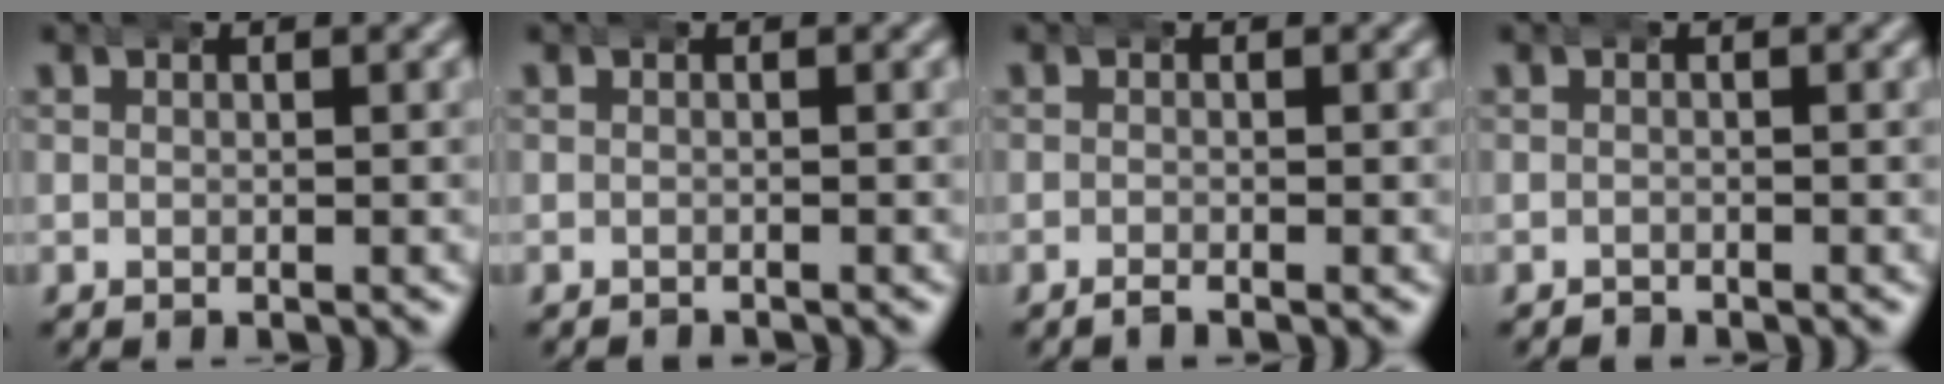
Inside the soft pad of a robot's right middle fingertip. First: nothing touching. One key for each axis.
{"total": 0.7, "fx": -0.7, "fy": -0.1, "fz": -0.1, "tx": -0.003, "ty": -0.006, "tz": -0.009}
{"total": 1.0, "fx": -0.9, "fy": 0.0, "fz": 0.3, "tx": -0.010, "ty": -0.003, "tz": -0.017}
{"total": 0.7, "fx": -0.7, "fy": 0.0, "fz": -0.2, "tx": -0.002, "ty": -0.006, "tz": -0.009}